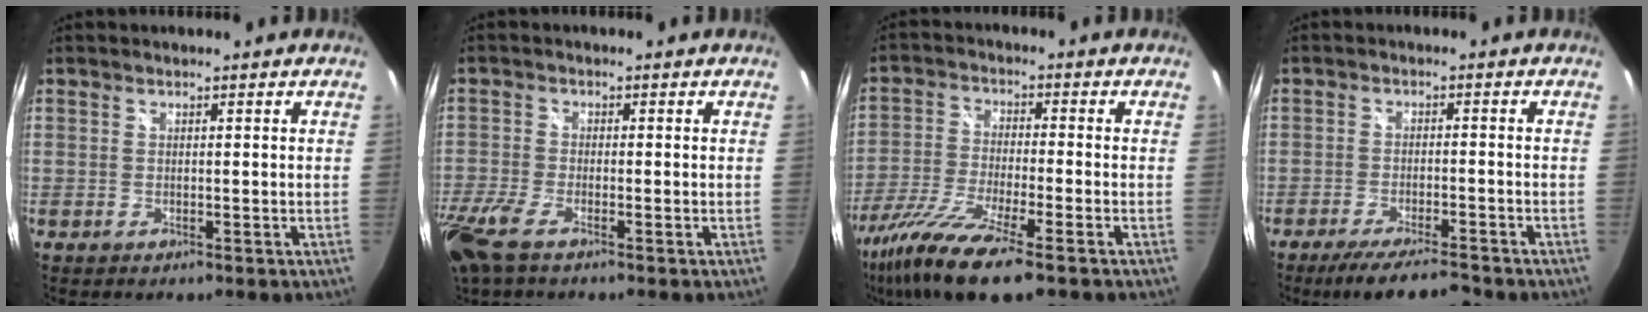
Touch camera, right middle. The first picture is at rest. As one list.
[{"total": 9.4, "force": [-6.0, 3.3, 6.4], "torque": [-0.160, -0.036, -0.120]}, {"total": 15.3, "force": [-10.2, 2.6, 11.0], "torque": [-0.236, -0.052, -0.193]}, {"total": 9.1, "force": [-7.9, 1.1, 4.4], "torque": [-0.094, -0.022, -0.126]}]